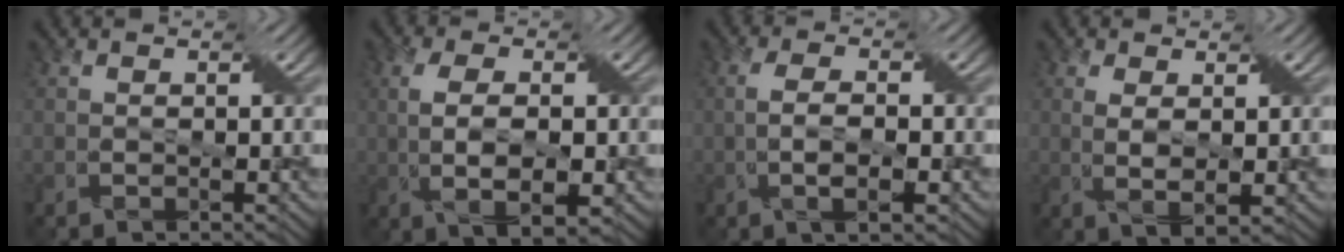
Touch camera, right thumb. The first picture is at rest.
{"total": 5.9, "force": [-0.4, 2.5, 5.4], "torque": [-0.116, -0.007, 0.003]}
{"total": 3.1, "force": [-0.5, 0.8, 3.0], "torque": [-0.070, 0.000, -0.012]}
{"total": 2.6, "force": [0.9, 0.7, 2.4], "torque": [-0.062, -0.002, 0.017]}